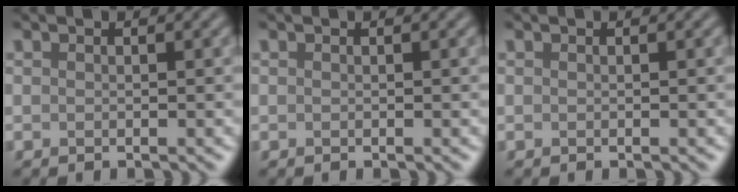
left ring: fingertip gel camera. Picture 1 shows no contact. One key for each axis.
{"total": 0.0}
{"total": 0.0}